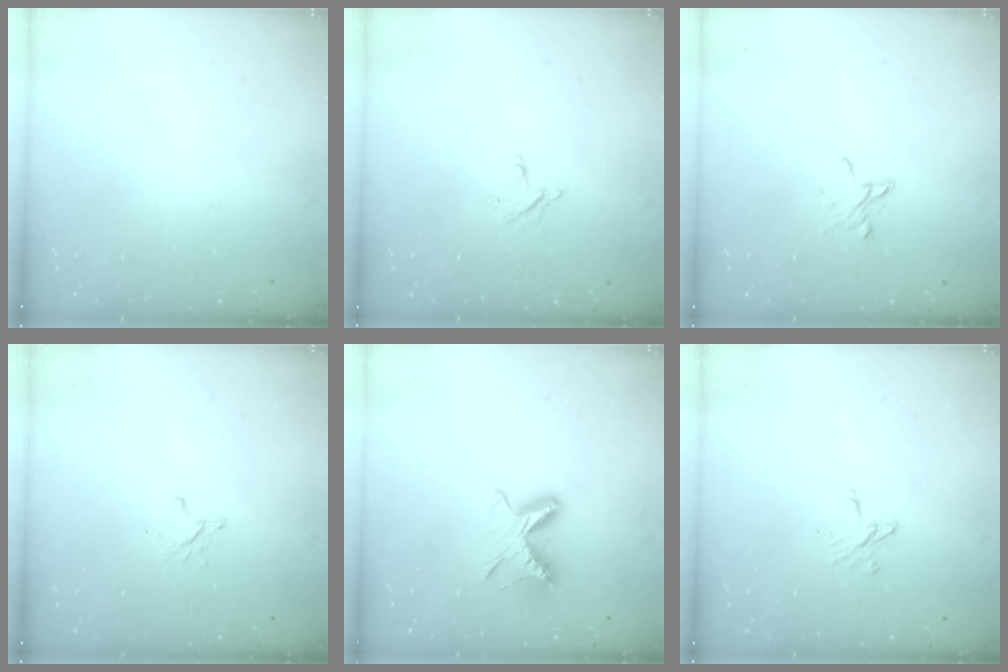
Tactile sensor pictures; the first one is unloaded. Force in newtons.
{"total": 2.4, "press": 2.4, "slide": 0.2}
{"total": 5.1, "press": 5.1, "slide": 0.5}
{"total": 2.6, "press": 2.6, "slide": 0.3}
{"total": 8.7, "press": 8.7, "slide": 0.9}
{"total": 6.0, "press": 6.0, "slide": 0.5}